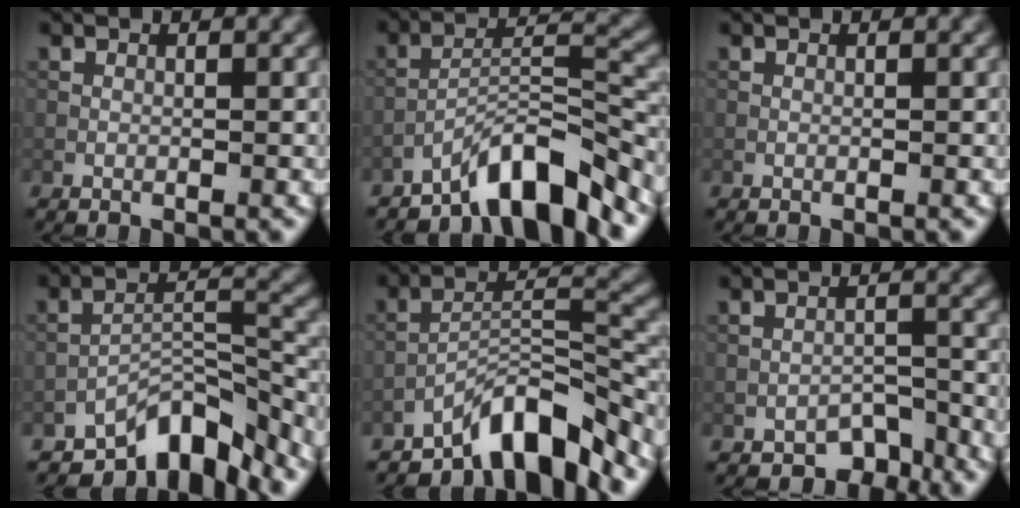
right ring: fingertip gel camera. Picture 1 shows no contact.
{"total": 7.2, "force": [-5.7, 1.3, 4.1], "torque": [-0.060, 0.010, -0.100]}
{"total": 0.0}
{"total": 7.6, "force": [-6.2, 2.5, 3.7], "torque": [-0.038, 0.004, -0.113]}
{"total": 7.8, "force": [-6.2, 1.8, 4.5], "torque": [-0.061, 0.009, -0.109]}
{"total": 3.0, "force": [-2.4, 1.4, 1.0], "torque": [-0.007, 0.003, -0.036]}